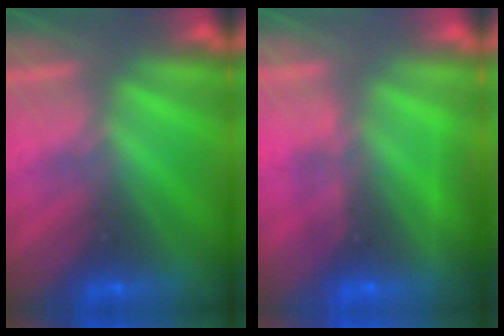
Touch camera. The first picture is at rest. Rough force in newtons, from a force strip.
{"total": 2.9}